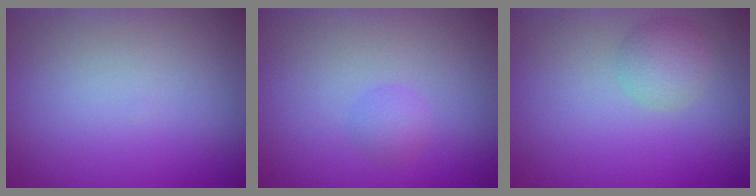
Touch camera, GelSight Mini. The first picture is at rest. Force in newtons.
{"total": 1.1, "press": 1.1, "slide": 0.0}
{"total": 2.1, "press": 2.1, "slide": 0.1}